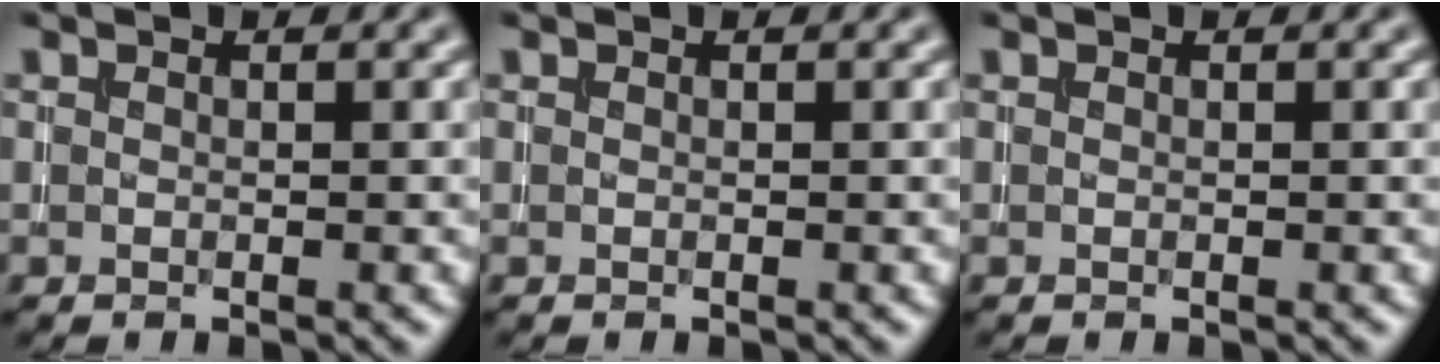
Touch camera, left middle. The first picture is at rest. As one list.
[{"total": 0.0}, {"total": 0.0}]